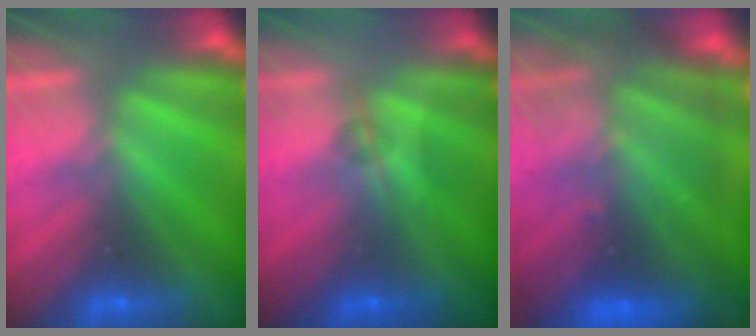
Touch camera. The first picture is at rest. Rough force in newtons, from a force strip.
{"total": 1.7}
{"total": 8.0}